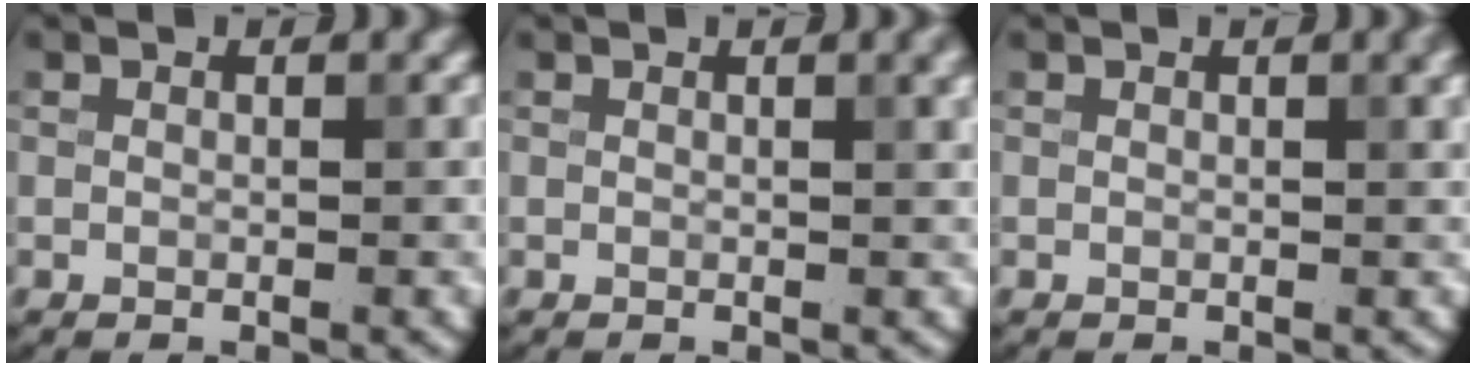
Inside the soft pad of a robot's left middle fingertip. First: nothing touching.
{"total": 2.2, "force": [0.9, 0.7, 1.8], "torque": [-0.014, 0.006, 0.010]}
{"total": 1.9, "force": [0.8, 0.6, 1.5], "torque": [-0.013, 0.006, 0.009]}